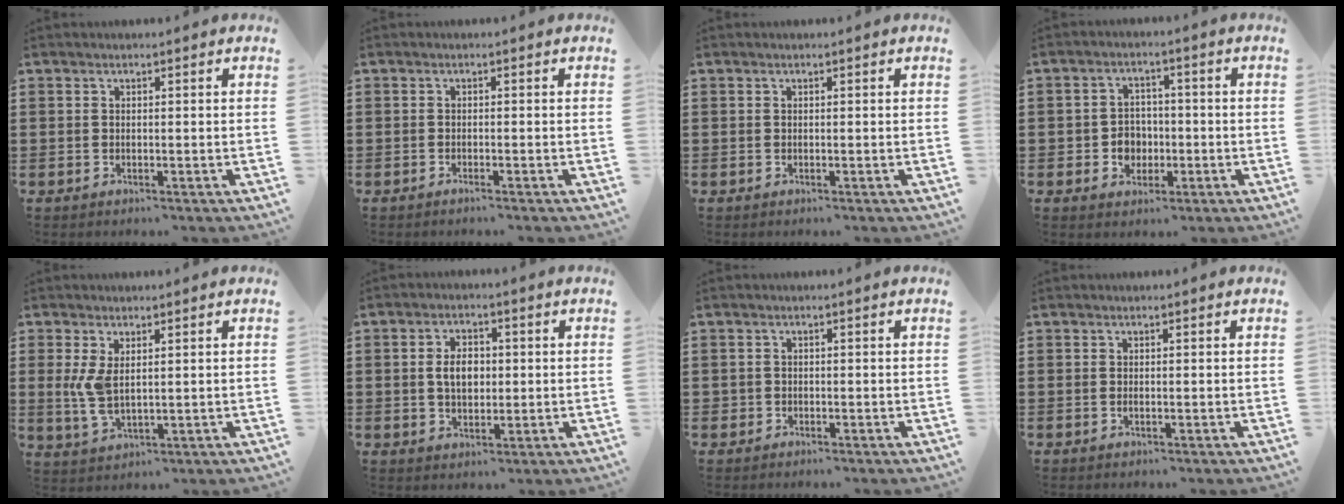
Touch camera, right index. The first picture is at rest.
{"total": 0.7, "force": [-0.6, -0.1, 0.3], "torque": [-0.006, -0.002, -0.012]}
{"total": 0.0}
{"total": 4.2, "force": [-1.2, 3.7, 1.6], "torque": [-0.040, 0.006, -0.026]}
{"total": 4.9, "force": [1.1, 2.2, 4.2], "torque": [-0.106, -0.004, 0.015]}
{"total": 4.4, "force": [0.2, 2.8, 3.4], "torque": [-0.055, 0.004, -0.002]}
{"total": 0.8, "force": [-0.5, 0.7, 0.1], "torque": [-0.004, 0.002, -0.012]}
{"total": 0.0}